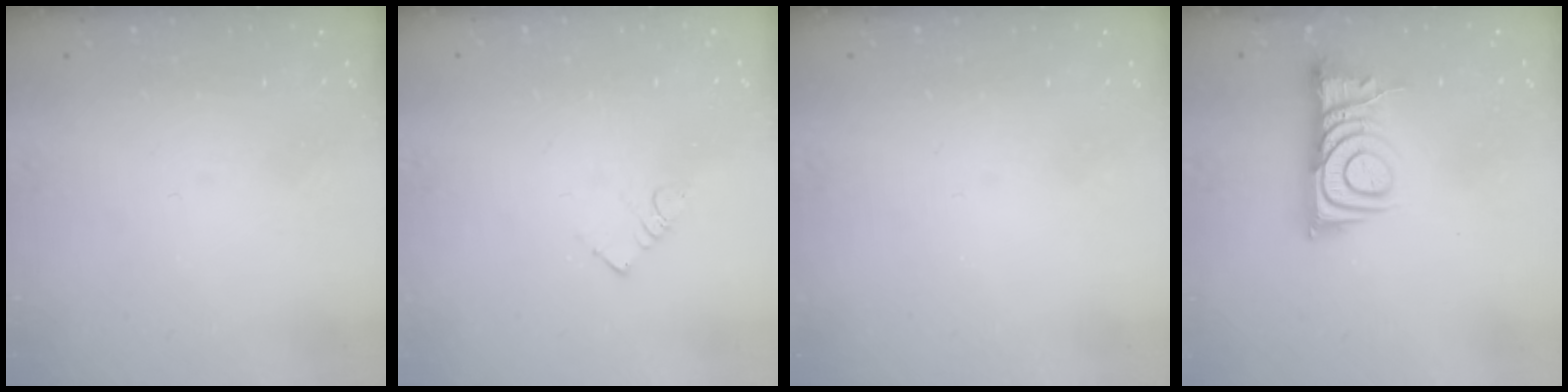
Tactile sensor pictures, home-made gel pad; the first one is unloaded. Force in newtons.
{"total": 3.7, "press": 3.7, "slide": 0.2}
{"total": 0.0}
{"total": 9.8, "press": 9.8, "slide": 0.2}